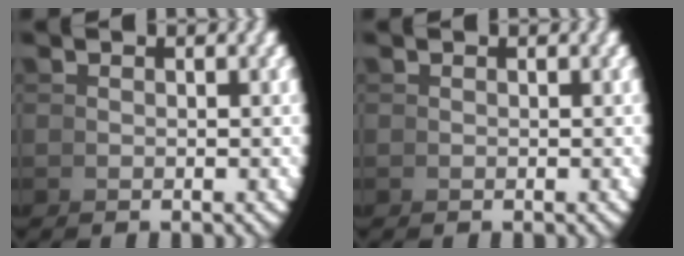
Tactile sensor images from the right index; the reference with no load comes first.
{"total": 0.0}